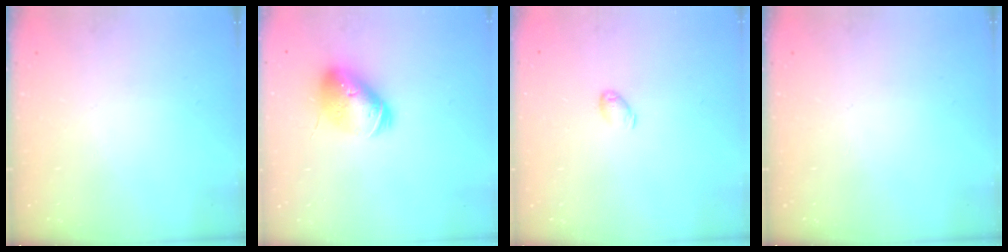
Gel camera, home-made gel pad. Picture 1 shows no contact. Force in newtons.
{"total": 17.1, "press": 16.9, "slide": 2.4}
{"total": 4.7, "press": 4.6, "slide": 0.8}
{"total": 0.0}